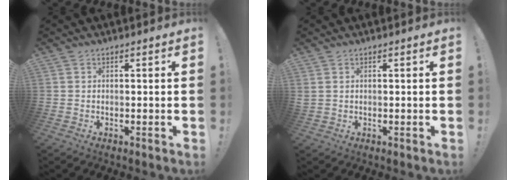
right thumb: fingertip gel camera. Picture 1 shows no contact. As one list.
[{"total": 1.3, "force": [0.6, 0.9, 0.7], "torque": [-0.018, 0.004, 0.013]}]